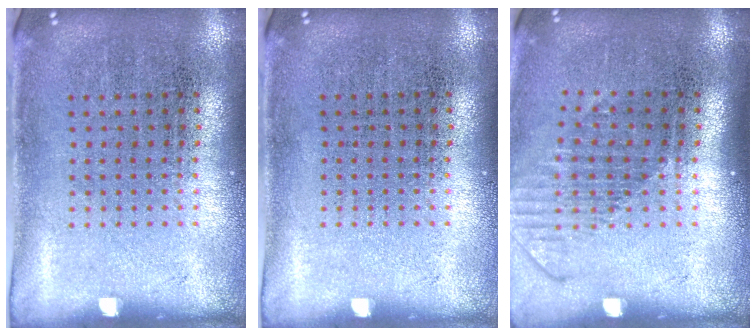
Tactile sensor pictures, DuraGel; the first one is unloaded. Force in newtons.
{"total": 0.0}
{"total": 1.6, "press": 1.2, "slide": 1.0}